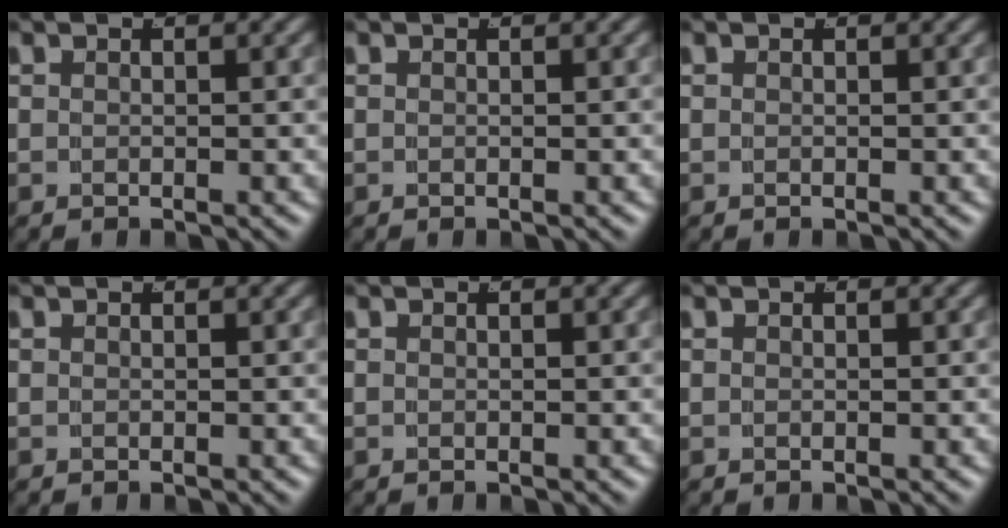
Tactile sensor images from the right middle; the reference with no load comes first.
{"total": 0.0}
{"total": 0.0}
{"total": 0.0}
{"total": 0.0}
{"total": 0.0}